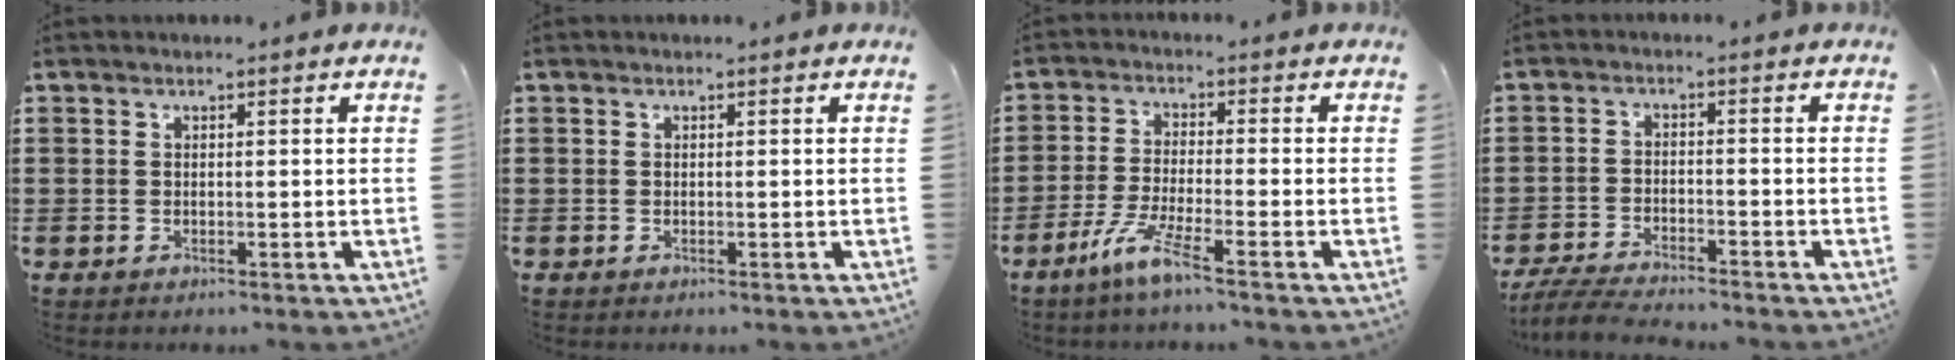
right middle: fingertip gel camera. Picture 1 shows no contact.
{"total": 0.0}
{"total": 5.8, "force": [-3.9, 0.3, 4.3], "torque": [-0.088, -0.008, -0.074]}
{"total": 5.0, "force": [-4.8, 0.5, 1.4], "torque": [-0.042, -0.005, -0.100]}